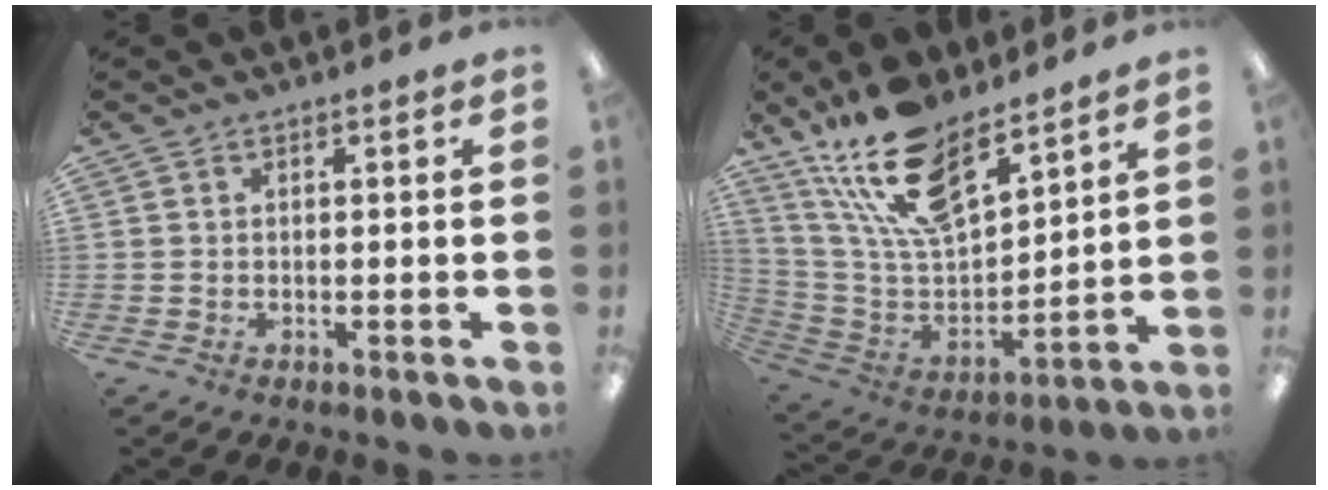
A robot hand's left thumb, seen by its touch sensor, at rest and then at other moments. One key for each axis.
{"total": 19.5, "fx": 14.4, "fy": 7.8, "fz": 10.6, "tx": -0.212, "ty": -0.079, "tz": 0.260}